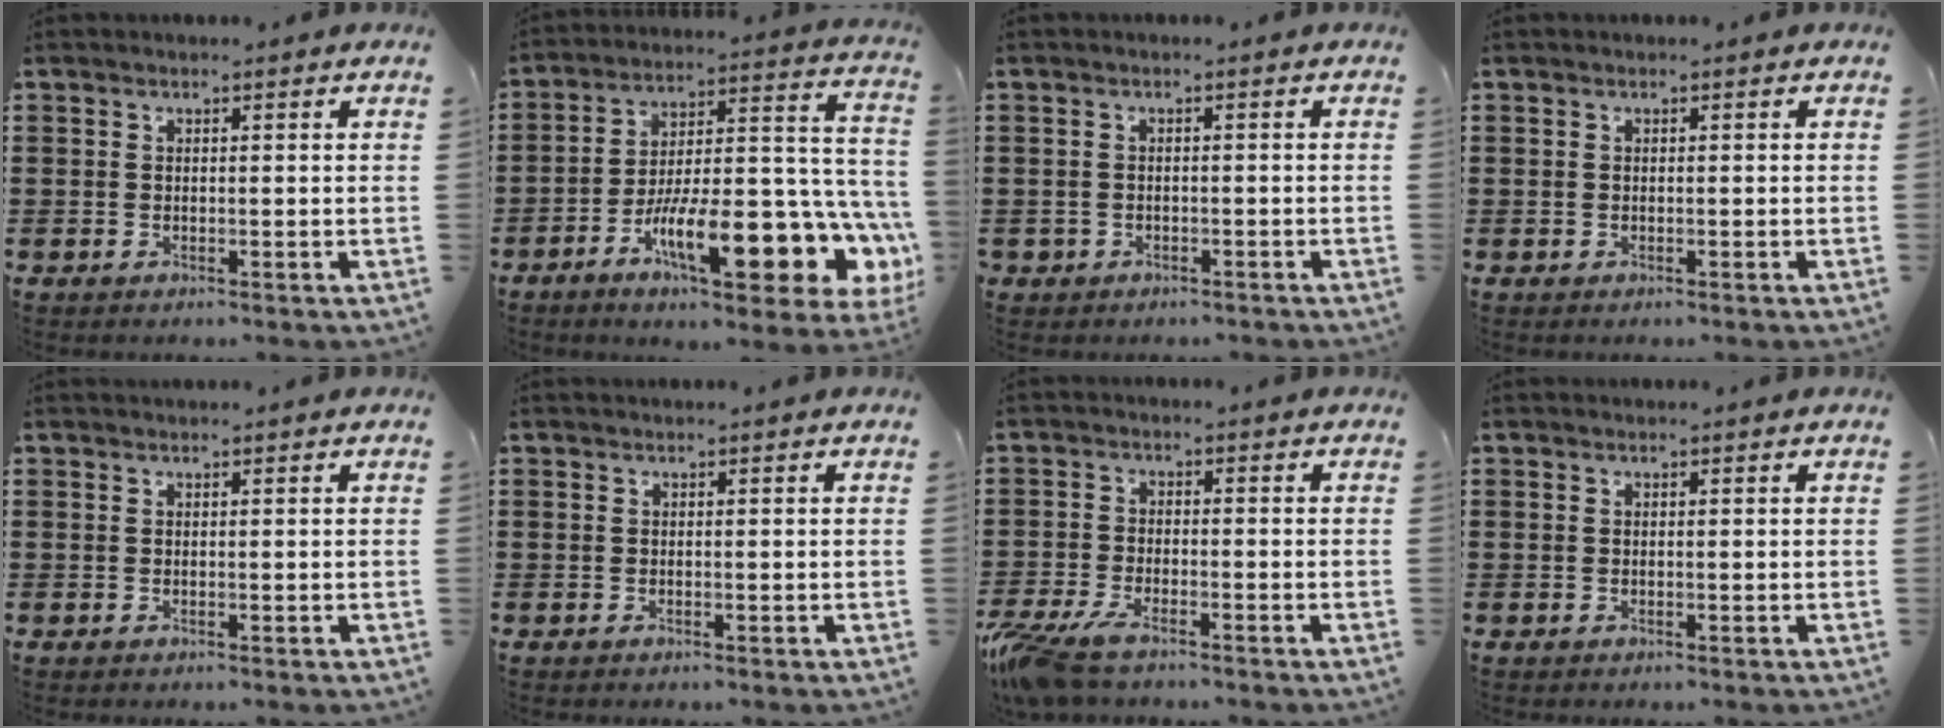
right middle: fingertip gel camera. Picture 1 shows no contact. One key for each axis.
{"total": 16.7, "fx": -6.7, "fy": 5.8, "fz": 14.2, "tx": -0.229, "ty": -0.018, "tz": -0.103}
{"total": 1.0, "fx": -0.9, "fy": 0.5, "fz": -0.2, "tx": 0.000, "ty": 0.003, "tz": -0.022}
{"total": 0.0}
{"total": 0.0}
{"total": 0.0}
{"total": 5.2, "fx": -4.2, "fy": 0.8, "fz": 2.9, "tx": -0.090, "ty": -0.019, "tz": -0.091}
{"total": 0.0}